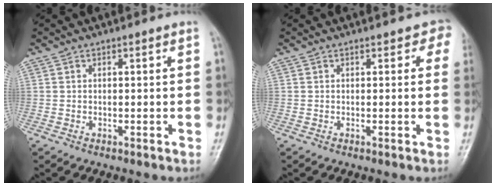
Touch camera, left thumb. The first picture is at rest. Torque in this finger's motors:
{"motor_torque": [0.08, 0.32, 0.01, -0.07, 0.00]}